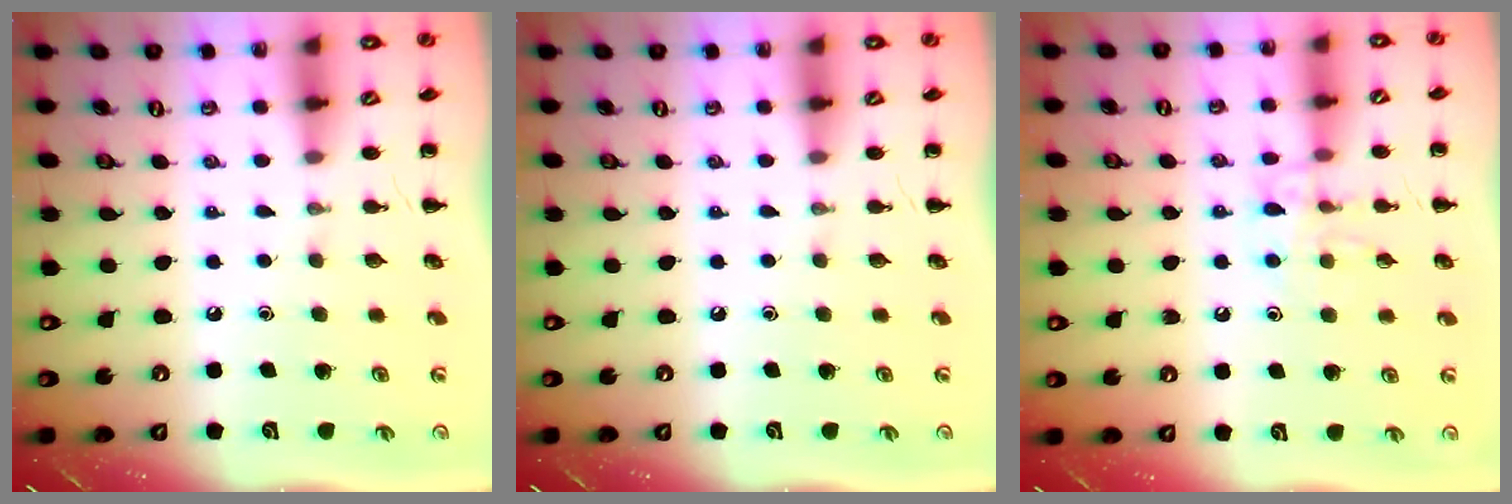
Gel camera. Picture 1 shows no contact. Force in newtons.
{"total": 0.0}
{"total": 9.5, "press": 9.4, "slide": 1.2}